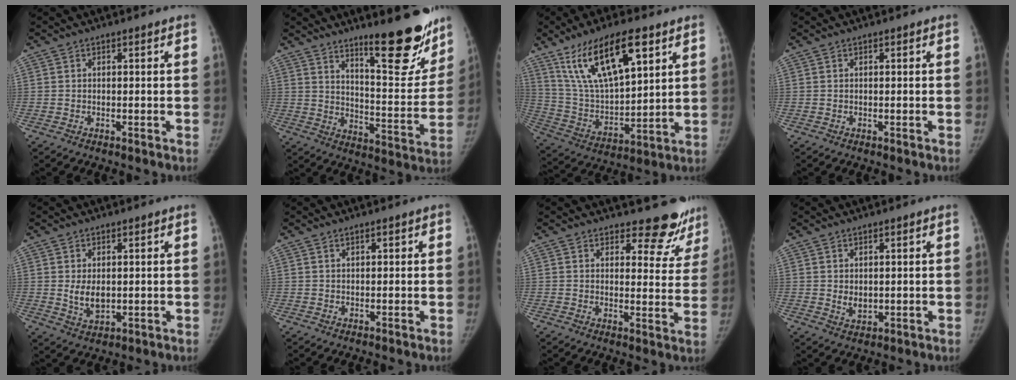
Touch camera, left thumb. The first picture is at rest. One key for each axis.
{"total": 19.1, "fx": 13.3, "fy": 4.8, "fz": 12.9, "tx": -0.126, "ty": -0.108, "tz": 0.196}
{"total": 19.7, "fx": 10.8, "fy": 7.4, "fz": 14.7, "tx": -0.240, "ty": -0.036, "tz": 0.208}
{"total": 0.0}
{"total": 4.8, "fx": 0.4, "fy": 3.0, "fz": 3.7, "tx": -0.057, "ty": -0.013, "tz": 0.015}
{"total": 1.0, "fx": 0.5, "fy": 0.6, "fz": 0.7, "tx": -0.006, "ty": 0.000, "tz": 0.005}
{"total": 10.6, "fx": 9.6, "fy": 4.0, "fz": 1.9, "tx": 0.026, "ty": -0.076, "tz": 0.099}
{"total": 3.0, "fx": 0.4, "fy": 2.1, "fz": 2.0, "tx": -0.025, "ty": -0.010, "tz": 0.015}